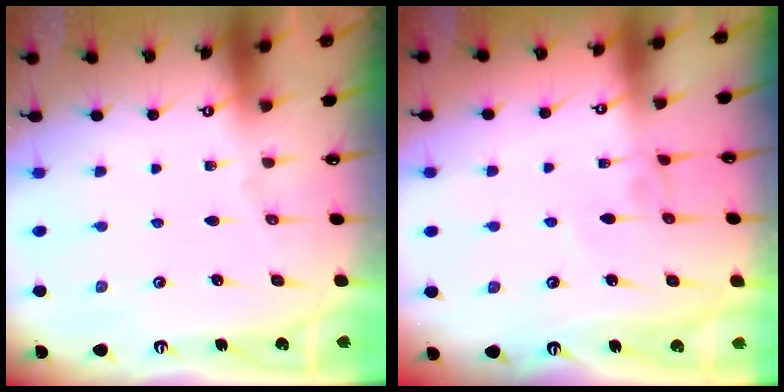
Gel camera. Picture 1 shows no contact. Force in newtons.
{"total": 1.6, "press": 1.6, "slide": 0.1}